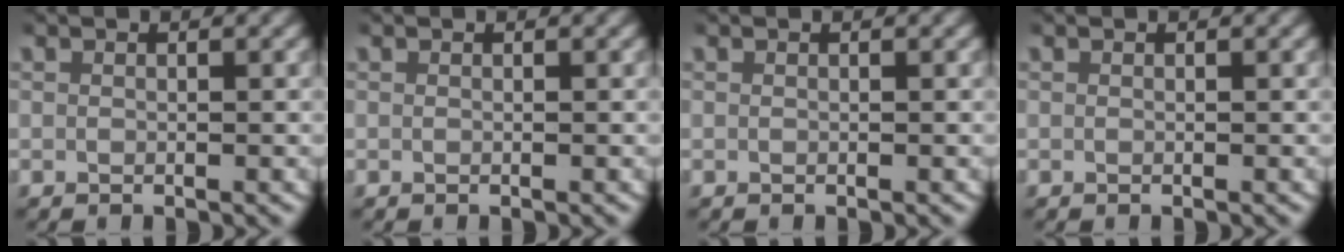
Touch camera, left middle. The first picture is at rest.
{"total": 0.0}
{"total": 0.0}
{"total": 0.0}